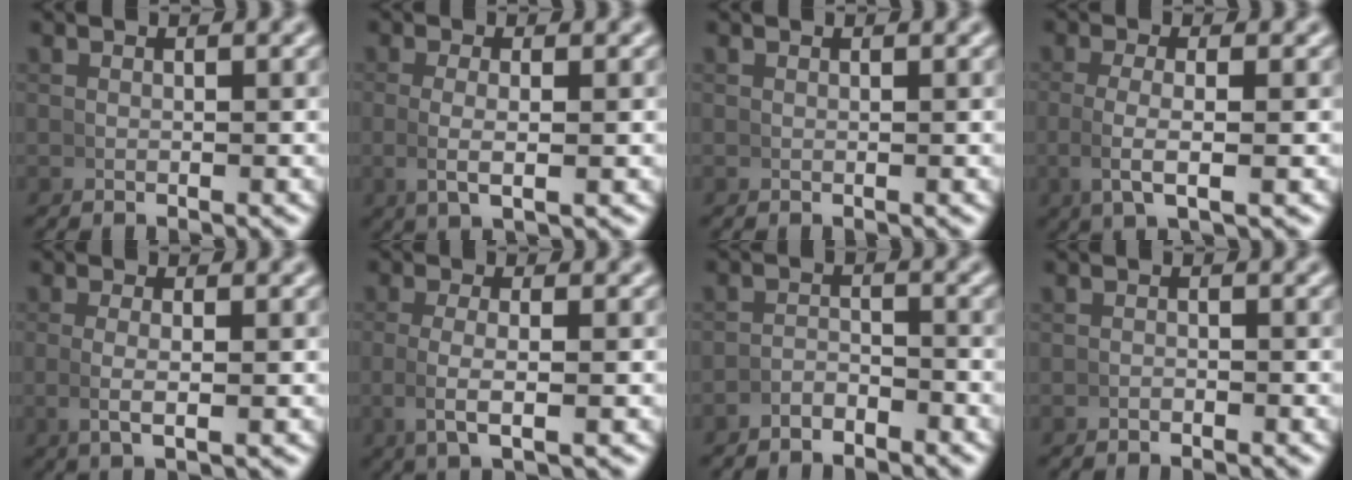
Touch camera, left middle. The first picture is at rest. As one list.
[{"total": 2.7, "force": [-0.1, 0.6, 2.7], "torque": [-0.059, -0.007, 0.004]}, {"total": 0.0}, {"total": 3.5, "force": [-0.3, 0.8, 3.4], "torque": [-0.077, -0.007, 0.000]}, {"total": 2.4, "force": [-0.2, 0.5, 2.3], "torque": [-0.052, -0.008, 0.003]}, {"total": 3.5, "force": [-0.3, 0.9, 3.4], "torque": [-0.076, -0.007, 0.000]}, {"total": 2.6, "force": [-2.4, 0.8, 0.4], "torque": [-0.003, -0.001, -0.046]}, {"total": 0.6, "force": [-0.6, 0.0, 0.1], "torque": [0.001, -0.001, -0.011]}]